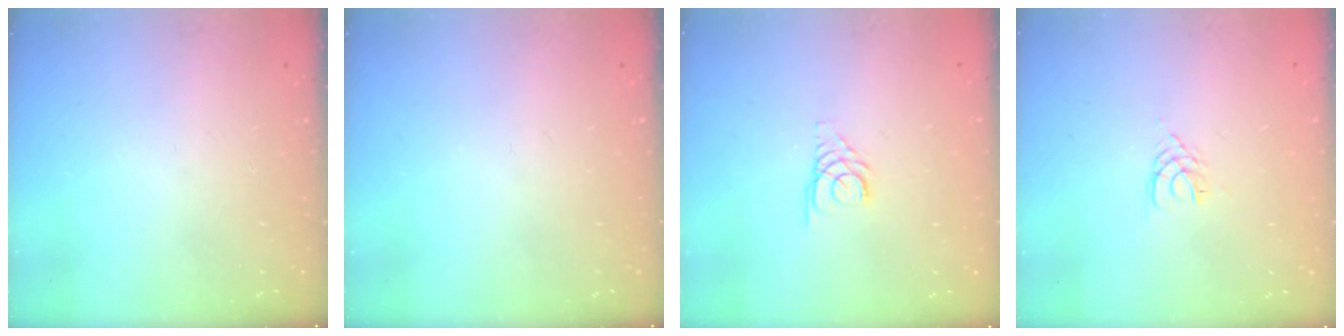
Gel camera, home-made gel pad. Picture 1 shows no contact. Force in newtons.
{"total": 0.0}
{"total": 3.4, "press": 3.3, "slide": 0.3}
{"total": 2.0, "press": 1.9, "slide": 0.3}